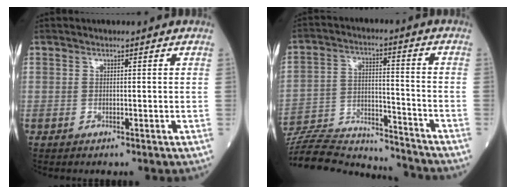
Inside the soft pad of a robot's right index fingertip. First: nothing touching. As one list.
[{"total": 20.6, "force": [-19.8, 2.9, 5.1], "torque": [-0.127, 0.003, -0.310]}]